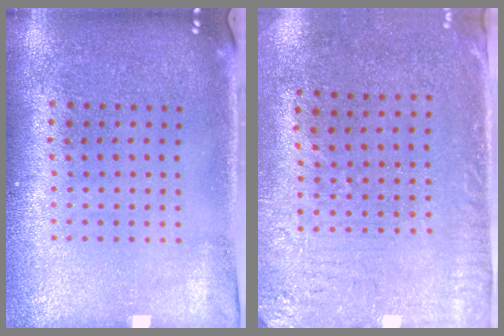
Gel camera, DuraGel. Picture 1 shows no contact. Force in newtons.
{"total": 3.2, "press": 2.6, "slide": 2.0}